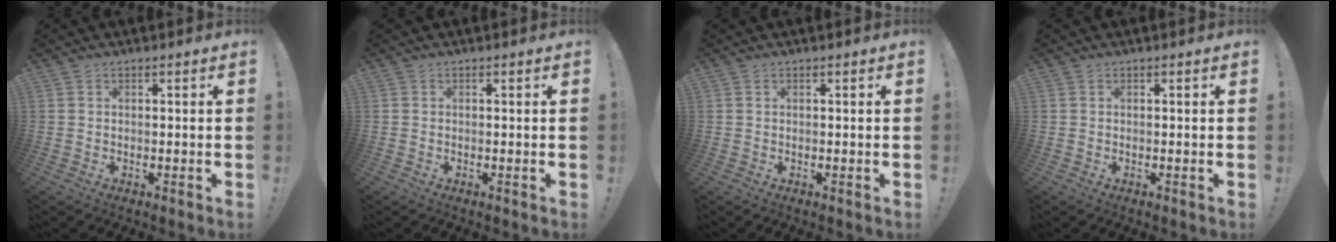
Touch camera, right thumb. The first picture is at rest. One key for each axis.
{"total": 0.0}
{"total": 0.0}
{"total": 0.0}